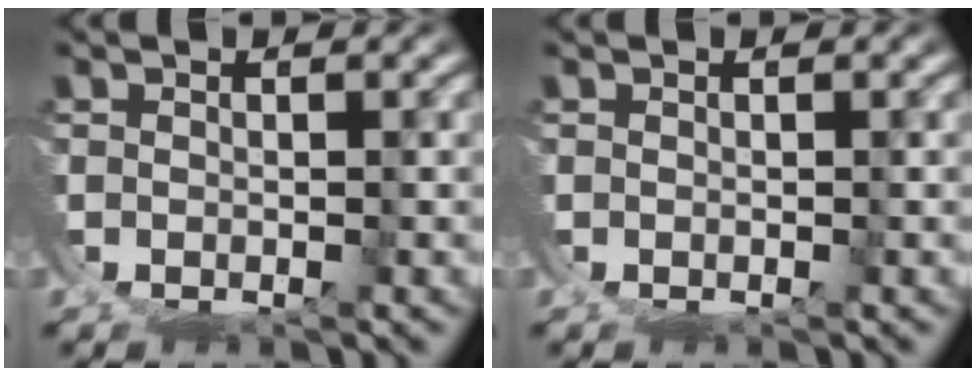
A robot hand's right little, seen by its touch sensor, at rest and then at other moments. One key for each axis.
{"total": 0.0}